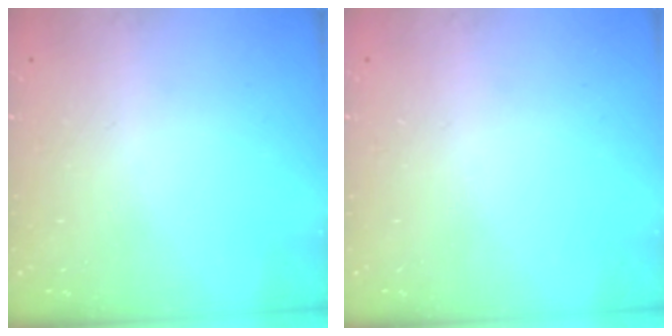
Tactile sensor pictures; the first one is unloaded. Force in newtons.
{"total": 0.0}